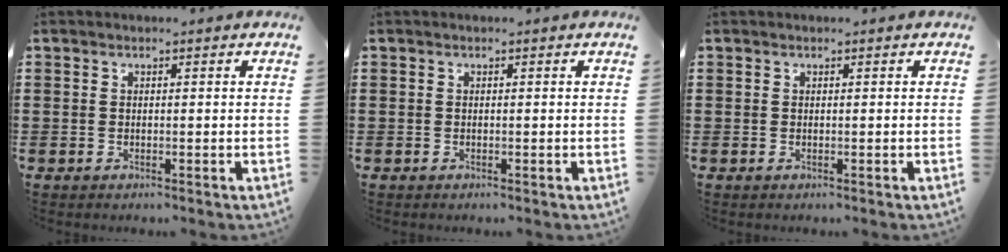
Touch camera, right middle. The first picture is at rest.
{"total": 0.0}
{"total": 0.0}